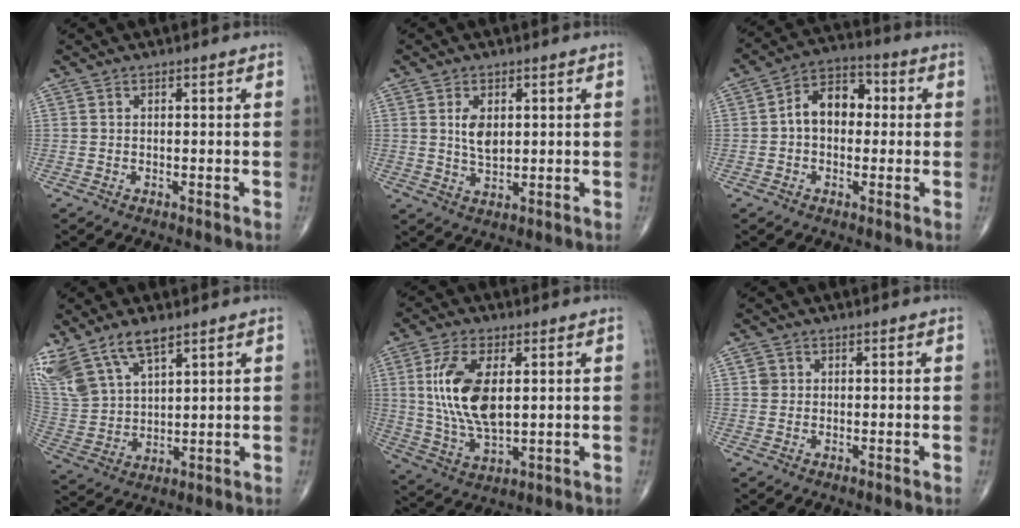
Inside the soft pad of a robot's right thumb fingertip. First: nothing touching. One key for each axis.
{"total": 5.0, "fx": 1.2, "fy": 2.8, "fz": 3.9, "tx": -0.062, "ty": -0.011, "tz": 0.027}
{"total": 9.2, "fx": 0.5, "fy": 6.4, "fz": 6.6, "tx": -0.084, "ty": 0.029, "tz": -0.004}
{"total": 14.1, "fx": 9.3, "fy": 6.4, "fz": 8.4, "tx": -0.172, "ty": -0.025, "tz": 0.197}
{"total": 14.0, "fx": 2.6, "fy": 6.8, "fz": 12.0, "tx": -0.241, "ty": -0.013, "tz": 0.058}
{"total": 1.6, "fx": 0.4, "fy": 1.5, "fz": 0.4, "tx": 0.000, "ty": 0.000, "tz": 0.004}